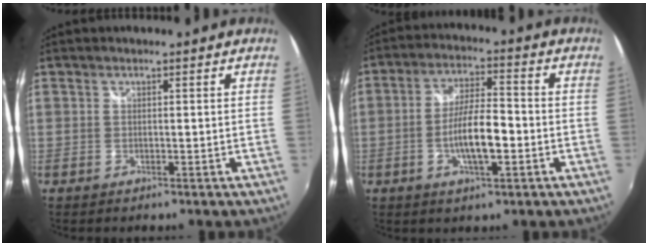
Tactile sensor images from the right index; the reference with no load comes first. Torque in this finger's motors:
{"motor_torque": [1.42, -0.36, 0.75, 0.15]}